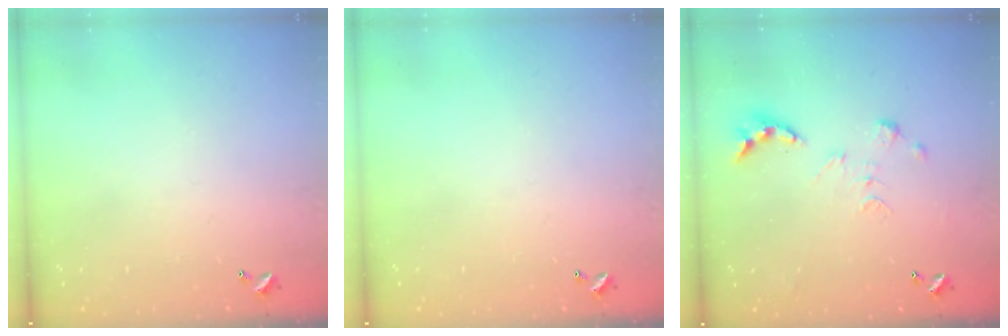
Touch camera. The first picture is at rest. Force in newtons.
{"total": 0.0}
{"total": 0.0}